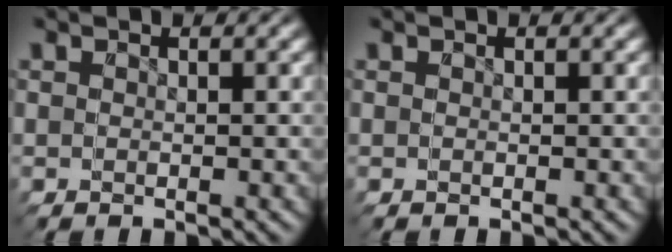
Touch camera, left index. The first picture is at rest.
{"total": 0.0}